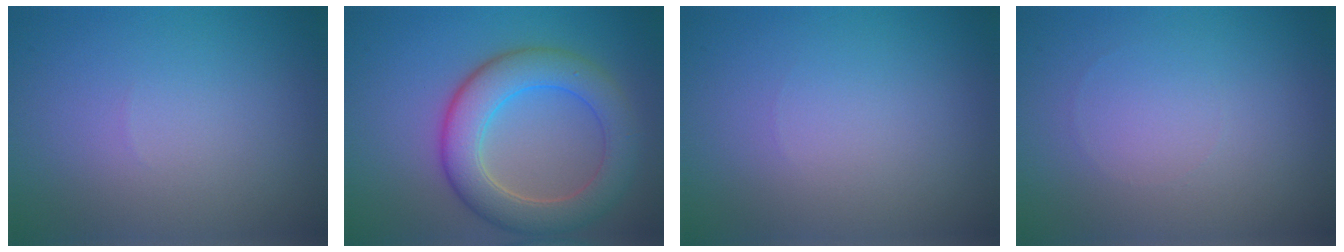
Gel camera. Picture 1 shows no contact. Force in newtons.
{"total": 6.8, "press": 6.8, "slide": 0.6}
{"total": 0.0}
{"total": 0.0}